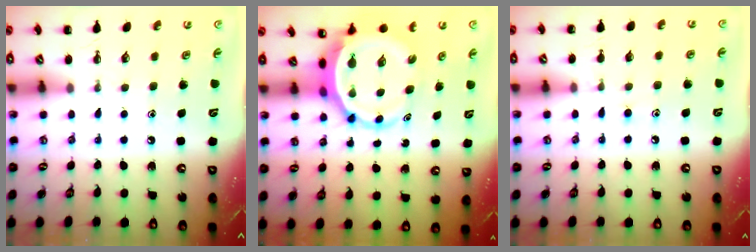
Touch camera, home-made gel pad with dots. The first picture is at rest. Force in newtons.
{"total": 6.4, "press": 6.1, "slide": 2.1}
{"total": 5.5, "press": 5.3, "slide": 1.7}